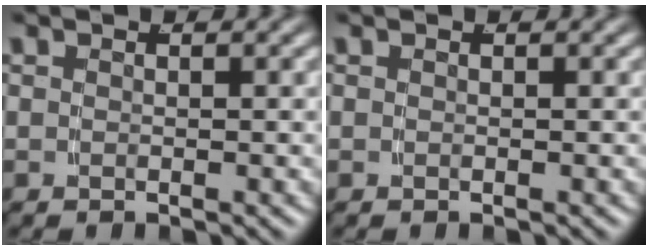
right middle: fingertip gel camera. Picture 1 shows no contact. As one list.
[{"total": 0.0}]